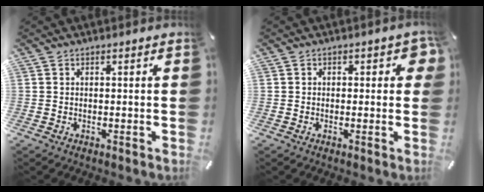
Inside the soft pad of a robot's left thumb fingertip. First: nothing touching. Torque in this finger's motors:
{"motor_torque": [0.16, -0.34, 0.15, 0.46, -0.11]}